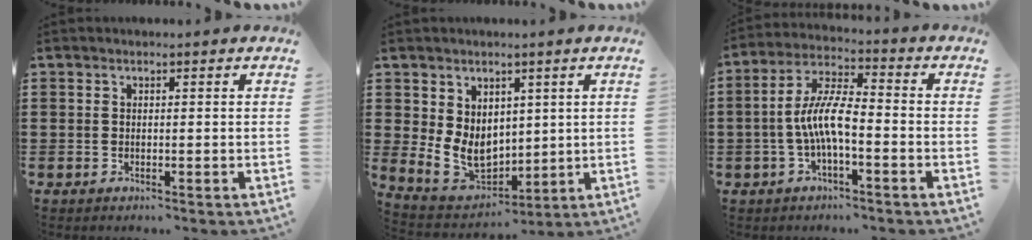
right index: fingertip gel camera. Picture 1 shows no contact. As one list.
[{"total": 7.9, "force": [1.2, 6.2, 4.7], "torque": [-0.103, -0.002, 0.024]}, {"total": 8.0, "force": [-2.0, 2.3, 7.4], "torque": [-0.163, -0.004, -0.043]}]